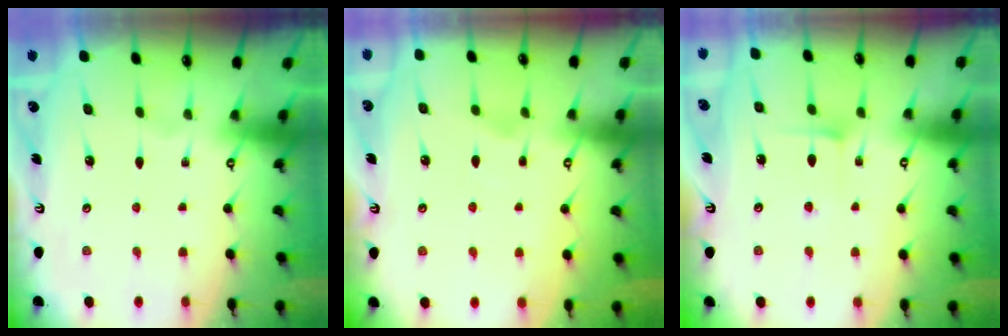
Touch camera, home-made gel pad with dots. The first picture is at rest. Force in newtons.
{"total": 2.2, "press": 2.2, "slide": 0.5}
{"total": 5.5, "press": 5.5, "slide": 0.7}